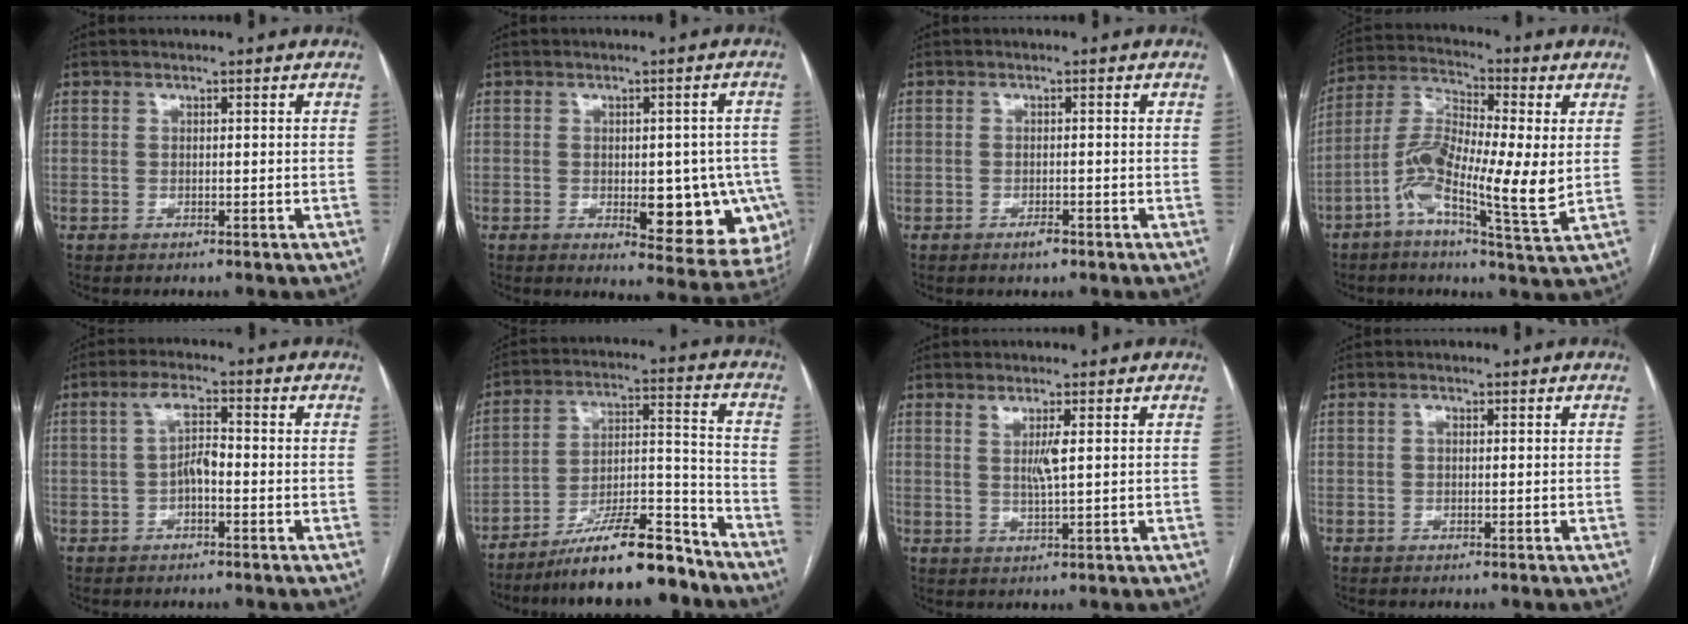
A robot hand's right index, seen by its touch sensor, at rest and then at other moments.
{"total": 12.8, "force": [-3.1, 5.5, 11.1], "torque": [-0.090, 0.012, -0.025]}
{"total": 1.5, "force": [-1.0, 0.6, 1.0], "torque": [-0.015, 0.000, -0.014]}
{"total": 13.4, "force": [-1.9, 2.6, 13.0], "torque": [-0.259, 0.008, -0.046]}
{"total": 4.1, "force": [-0.5, 1.4, 3.8], "torque": [-0.074, 0.012, -0.009]}
{"total": 16.3, "force": [-13.8, 2.3, 8.4], "torque": [-0.138, 0.018, -0.231]}
{"total": 2.9, "force": [0.9, -0.1, 2.7], "torque": [-0.057, -0.004, 0.018]}
{"total": 0.7, "force": [0.1, 0.5, 0.5], "torque": [-0.009, 0.003, -0.001]}